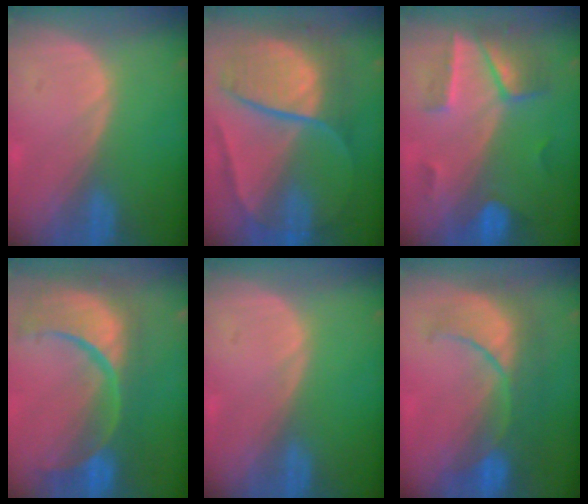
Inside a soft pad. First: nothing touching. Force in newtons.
{"total": 10.4, "press": 10.3, "slide": 1.1}
{"total": 6.6, "press": 6.4, "slide": 1.6}
{"total": 13.9, "press": 11.0, "slide": 8.5}
{"total": 0.0}
{"total": 9.3, "press": 8.9, "slide": 2.9}